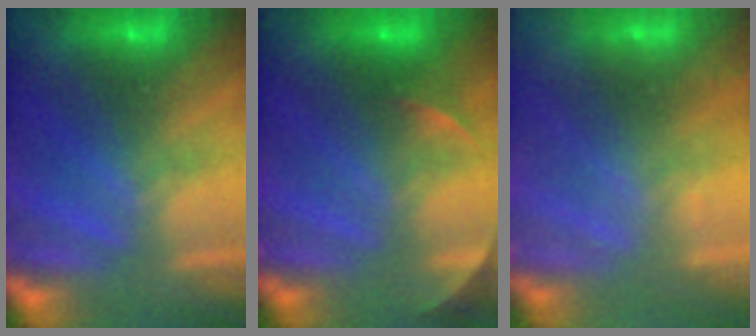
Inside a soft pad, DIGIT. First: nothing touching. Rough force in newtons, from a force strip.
{"total": 2.2}
{"total": 2.2}